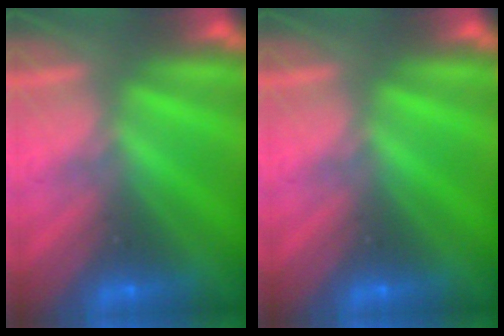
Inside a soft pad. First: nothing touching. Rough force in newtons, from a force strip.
{"total": 0.0}